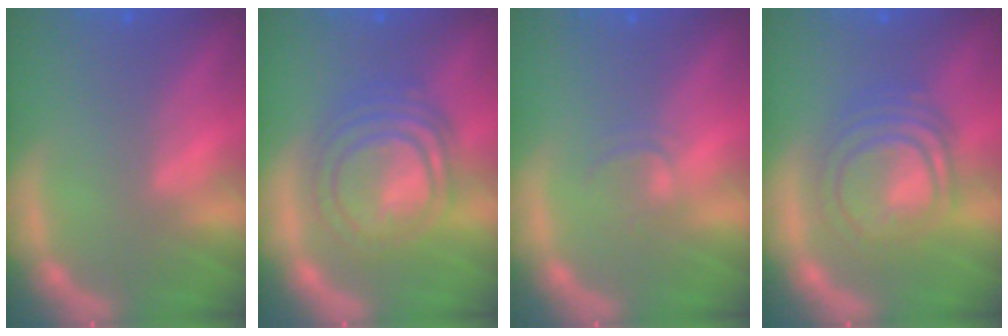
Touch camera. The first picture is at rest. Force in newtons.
{"total": 9.5}
{"total": 1.4}
{"total": 8.1}